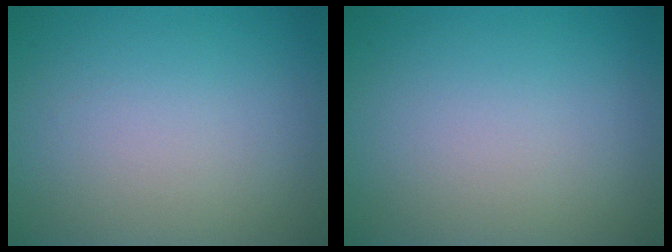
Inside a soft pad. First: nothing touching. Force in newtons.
{"total": 0.0}